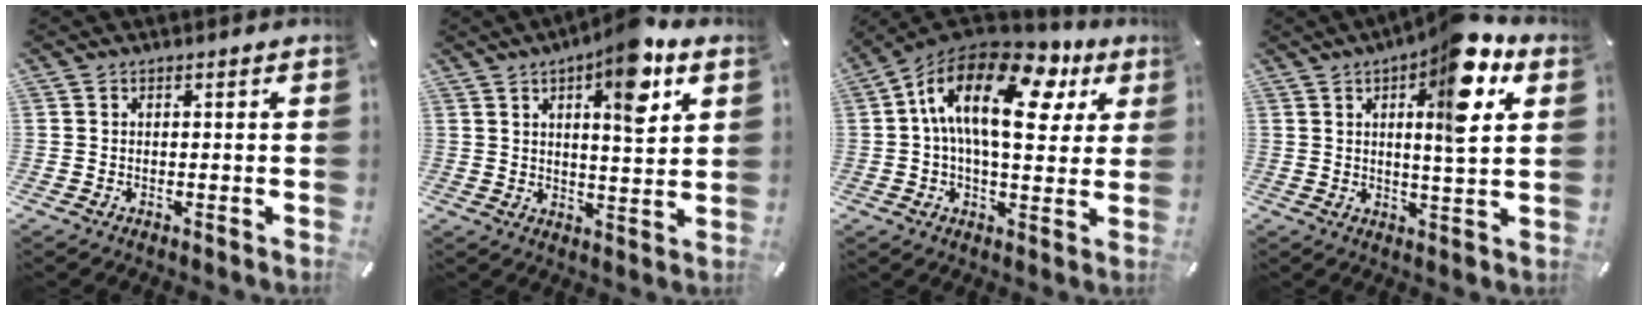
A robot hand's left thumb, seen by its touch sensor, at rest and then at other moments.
{"total": 11.0, "force": [5.7, 3.4, 8.7], "torque": [-0.121, -0.029, 0.090]}
{"total": 20.3, "force": [6.6, 10.0, 16.4], "torque": [-0.301, -0.023, 0.102]}
{"total": 15.1, "force": [6.8, 4.1, 12.8], "torque": [-0.180, -0.031, 0.099]}